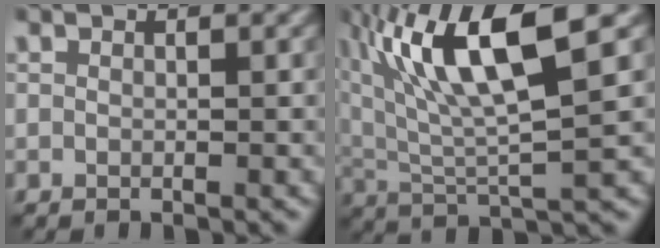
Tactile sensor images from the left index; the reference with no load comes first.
{"total": 11.4, "force": [5.2, 2.6, 9.8], "torque": [-0.175, 0.012, 0.098]}